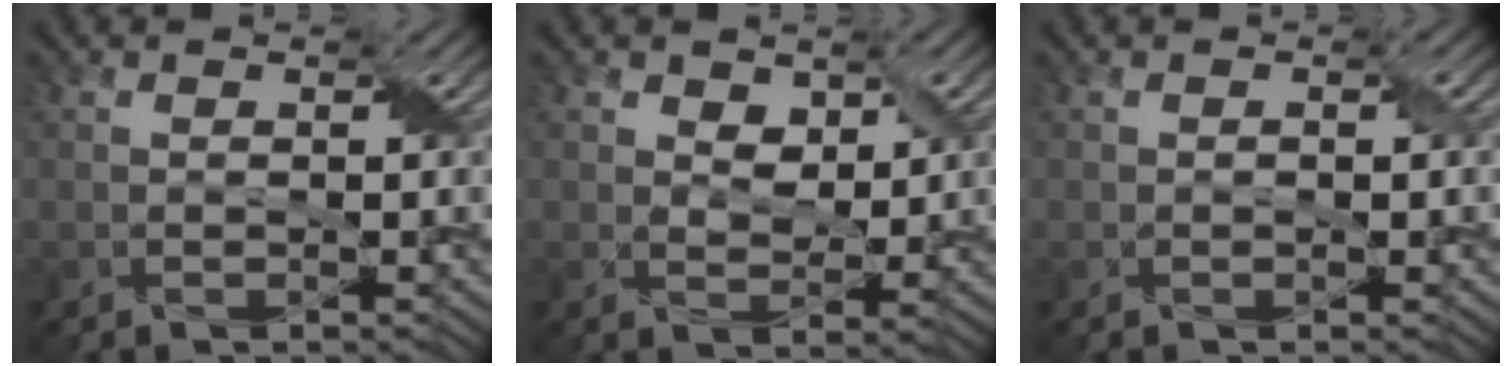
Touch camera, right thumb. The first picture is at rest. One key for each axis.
{"total": 3.9, "fx": 1.8, "fy": 2.4, "fz": 2.5, "tx": -0.055, "ty": -0.003, "tz": 0.029}
{"total": 1.0, "fx": 0.0, "fy": 0.4, "fz": 0.9, "tx": -0.013, "ty": -0.001, "tz": 0.001}